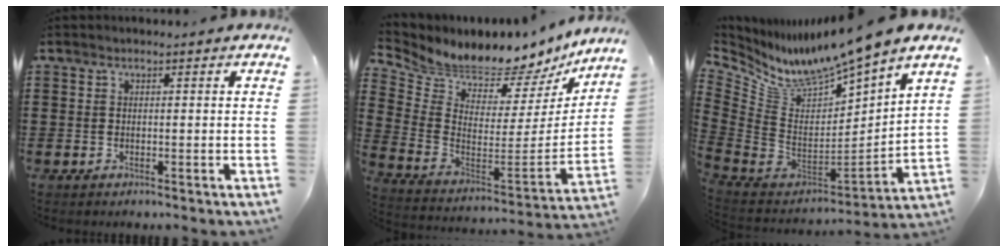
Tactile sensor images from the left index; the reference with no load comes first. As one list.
[{"total": 6.0, "force": [5.8, 1.5, 0.3], "torque": [-0.047, -0.065, 0.096]}, {"total": 8.5, "force": [7.9, 0.3, 3.0], "torque": [-0.093, -0.077, 0.131]}]